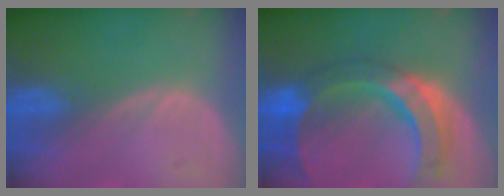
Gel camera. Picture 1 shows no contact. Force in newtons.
{"total": 11.3, "press": 9.5, "slide": 6.0}